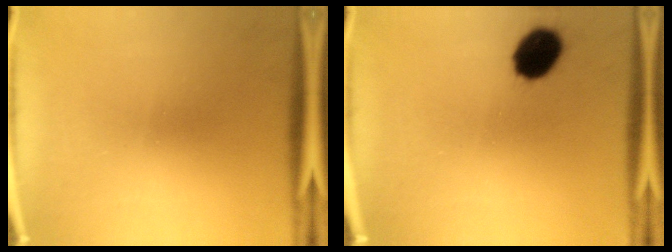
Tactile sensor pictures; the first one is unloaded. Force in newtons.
{"total": 9.2}